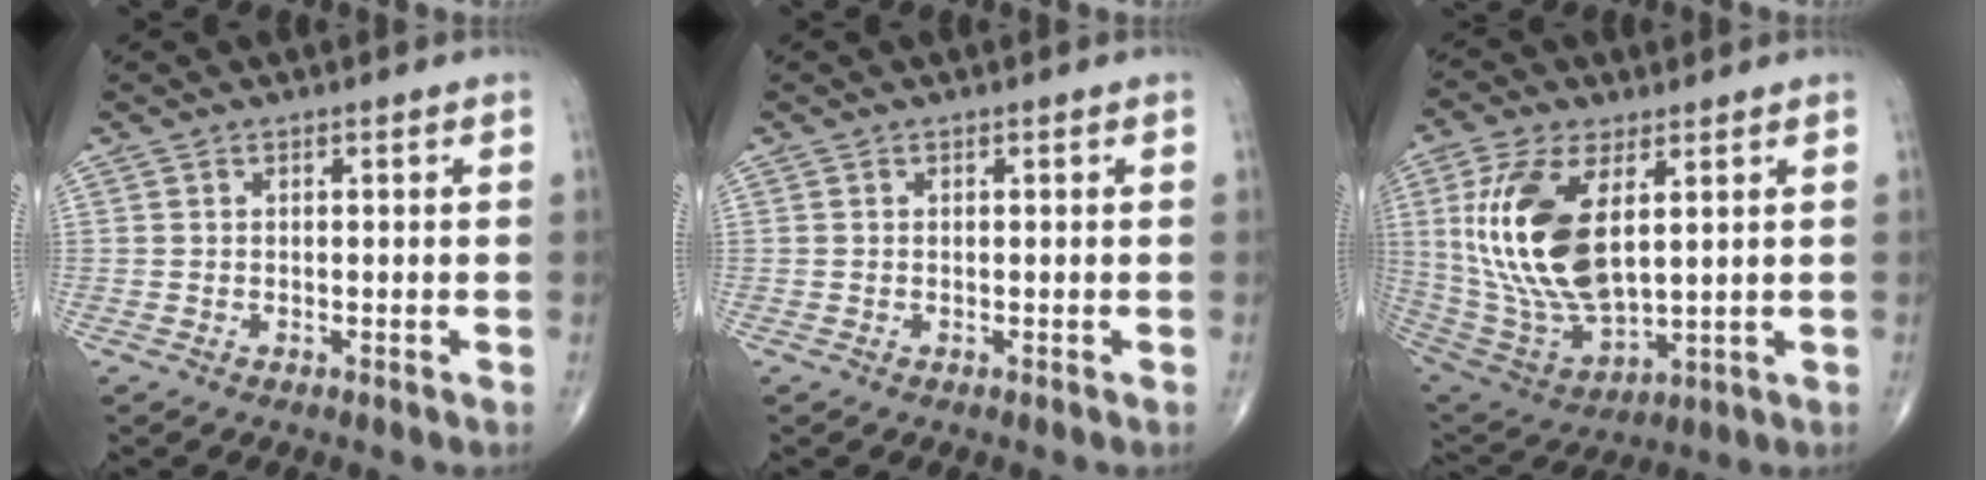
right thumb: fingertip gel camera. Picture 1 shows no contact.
{"total": 0.0}
{"total": 19.5, "force": [4.4, 9.4, 16.5], "torque": [-0.333, -0.025, 0.095]}